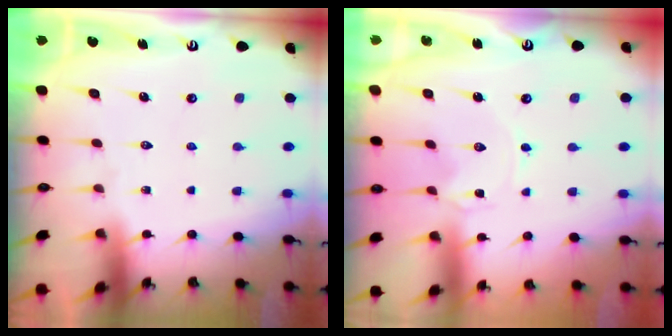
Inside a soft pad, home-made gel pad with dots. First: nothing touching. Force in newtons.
{"total": 0.0}